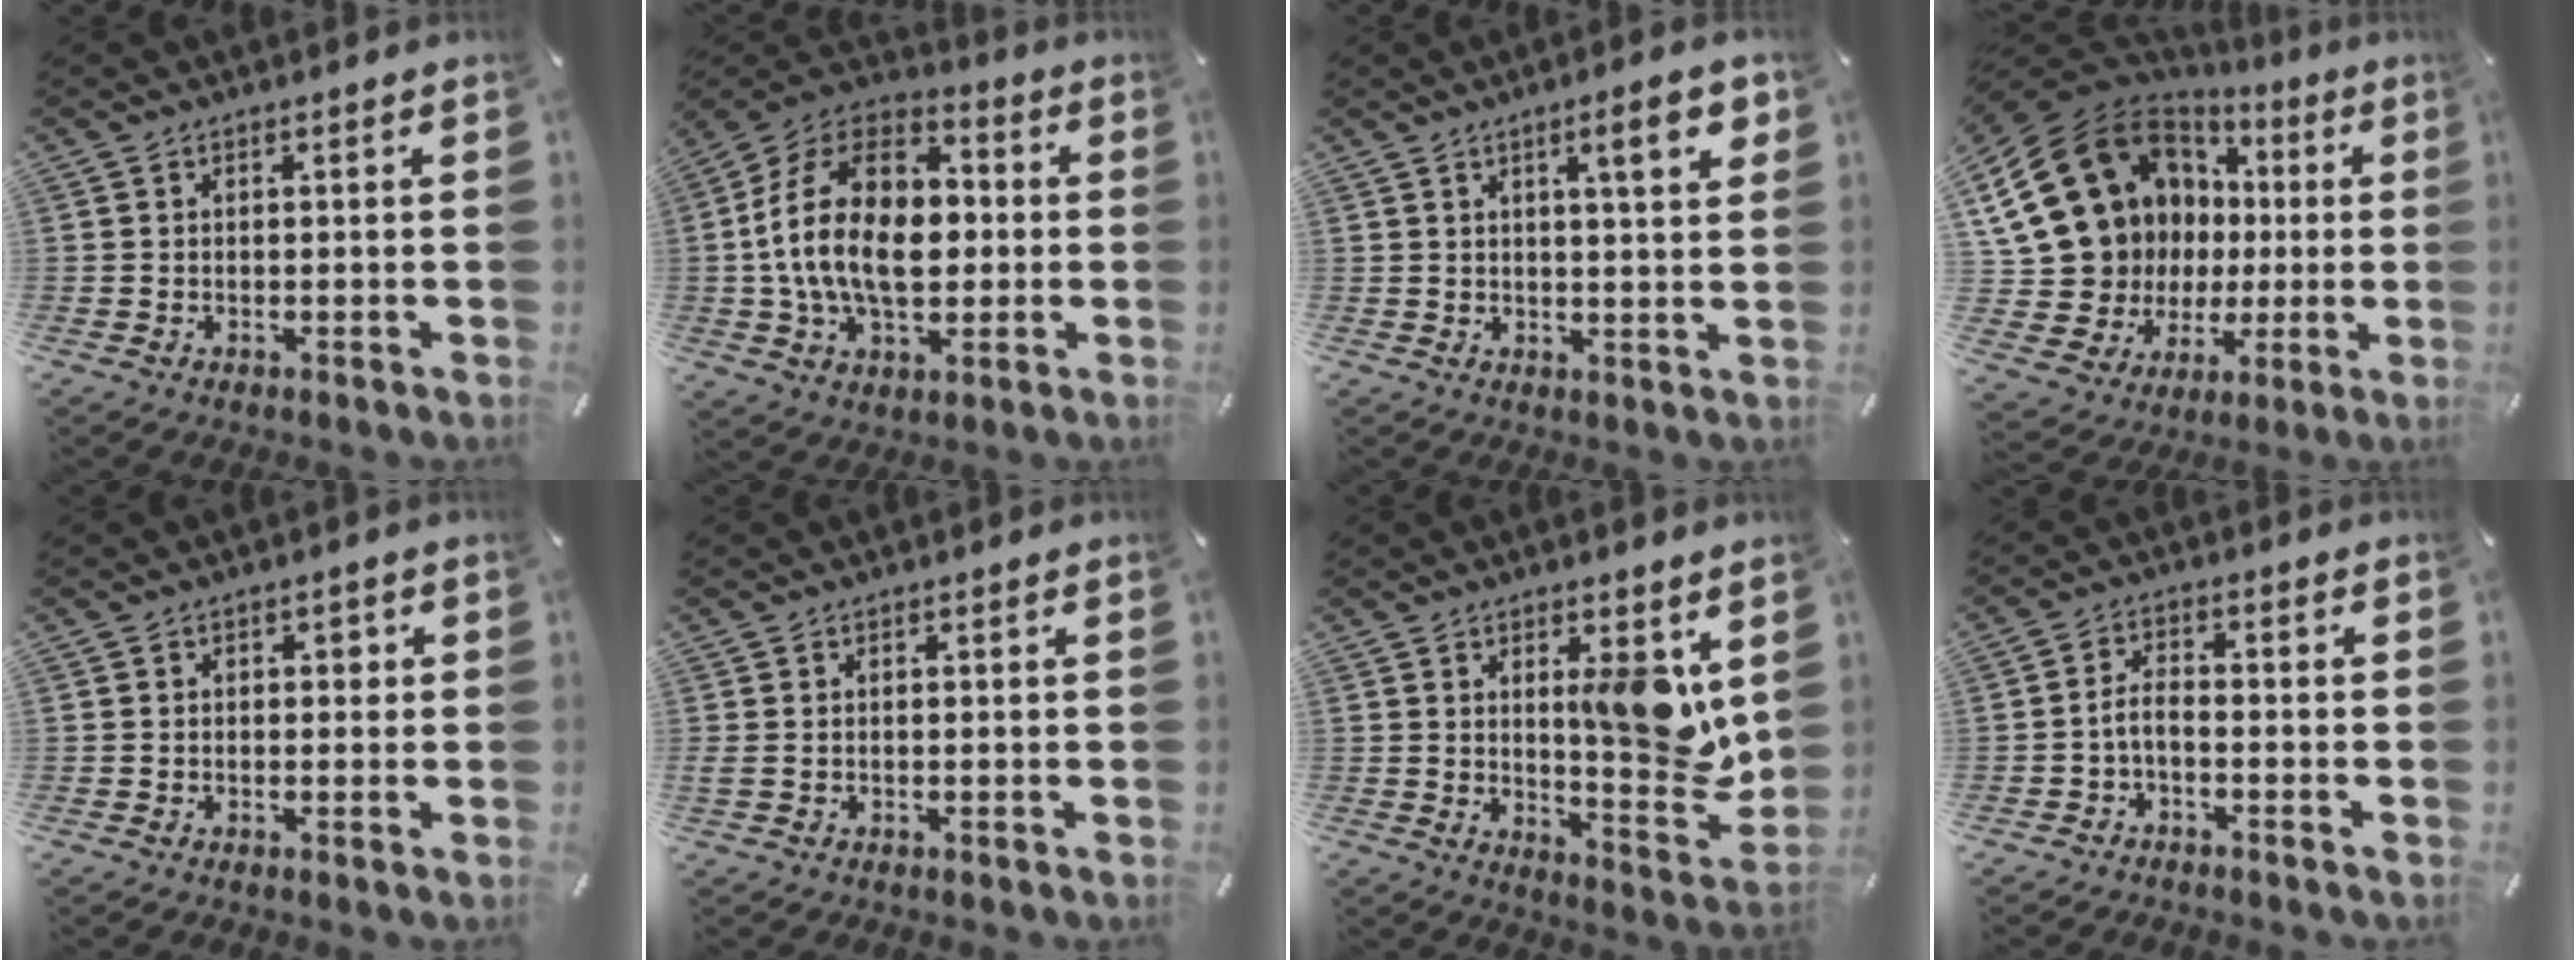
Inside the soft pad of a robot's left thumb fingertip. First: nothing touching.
{"total": 20.8, "force": [-1.8, 13.9, 15.3], "torque": [-0.313, 0.017, -0.036]}
{"total": 8.7, "force": [4.0, 1.8, 7.5], "torque": [-0.110, -0.009, 0.057]}
{"total": 22.9, "force": [6.0, 18.9, 11.4], "torque": [-0.246, -0.046, 0.153]}
{"total": 1.8, "force": [0.2, 1.4, 1.1], "torque": [-0.007, 0.002, -0.004]}
{"total": 0.9, "force": [0.2, 0.3, 0.9], "torque": [-0.017, 0.000, 0.003]}
{"total": 11.0, "force": [4.1, 3.3, 9.7], "torque": [-0.115, -0.044, 0.062]}
{"total": 3.7, "force": [-1.9, 1.5, 2.8], "torque": [-0.063, 0.008, -0.039]}